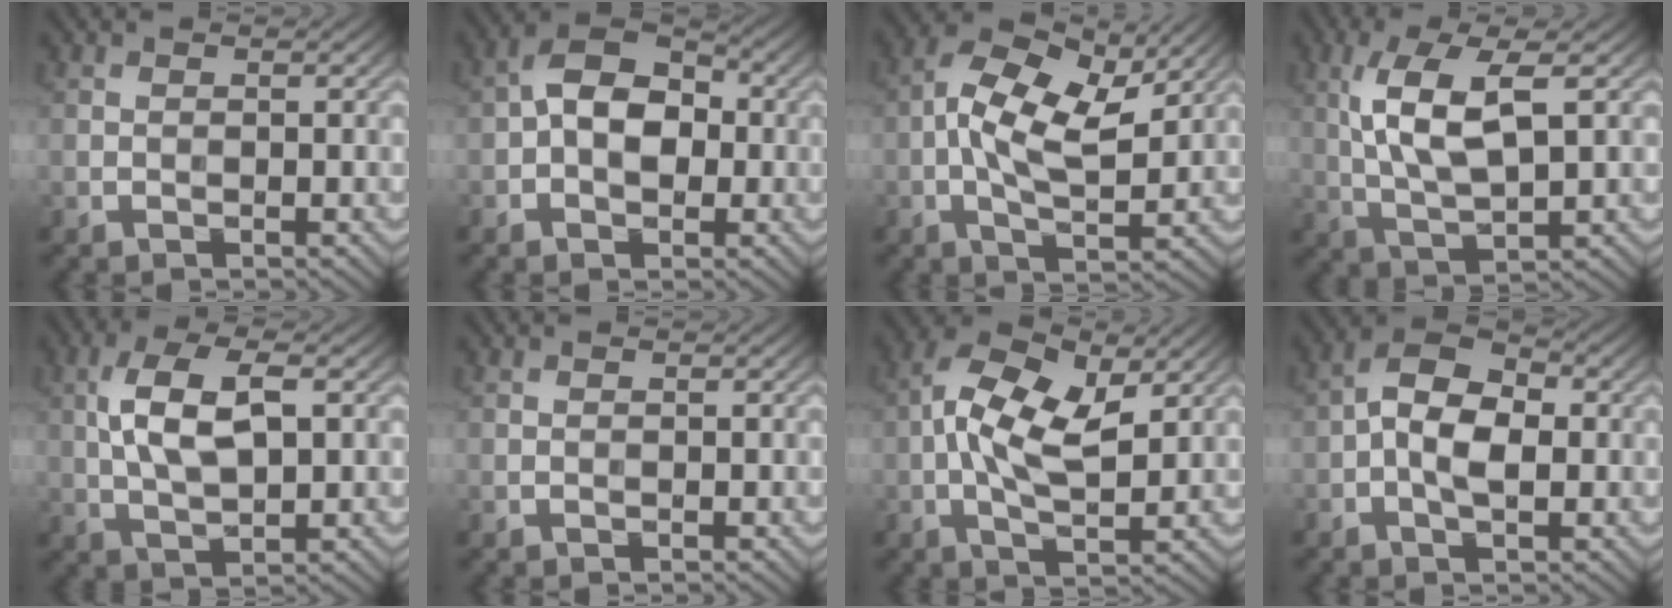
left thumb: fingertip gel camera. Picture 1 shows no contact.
{"total": 7.4, "force": [-0.1, 4.8, 5.6], "torque": [-0.090, 0.012, -0.013]}
{"total": 9.7, "force": [1.4, 4.8, 8.3], "torque": [-0.166, 0.009, 0.018]}
{"total": 8.7, "force": [2.0, 3.2, 7.8], "torque": [-0.170, 0.004, 0.037]}
{"total": 7.8, "force": [1.3, 3.4, 6.9], "torque": [-0.147, 0.006, 0.024]}
{"total": 0.0}
{"total": 9.5, "force": [1.3, 4.7, 8.2], "torque": [-0.174, 0.013, 0.015]}
{"total": 7.0, "force": [-0.8, 3.8, 5.8], "torque": [-0.111, 0.011, -0.025]}